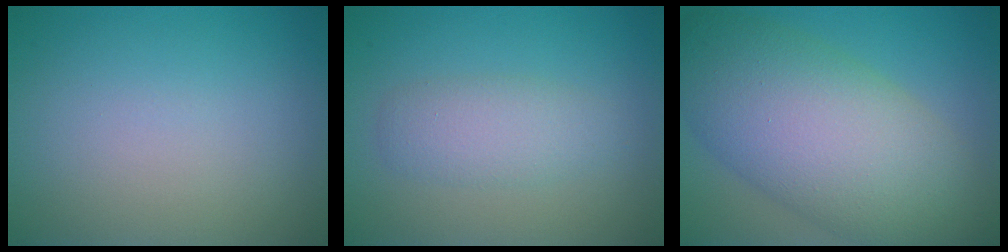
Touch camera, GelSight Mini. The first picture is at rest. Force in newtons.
{"total": 2.8, "press": 2.8, "slide": 0.1}
{"total": 11.8, "press": 11.8, "slide": 0.2}